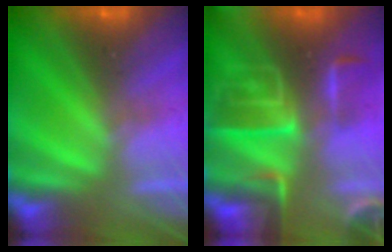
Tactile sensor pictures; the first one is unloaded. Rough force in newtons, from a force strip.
{"total": 8.7}